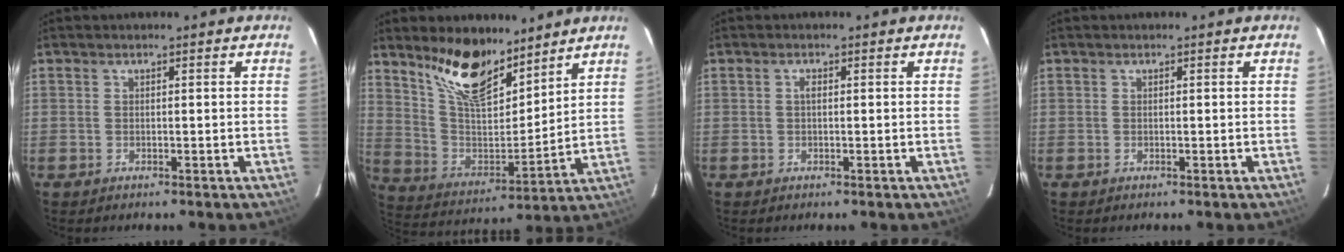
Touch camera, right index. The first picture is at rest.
{"total": 15.5, "force": [11.4, 6.0, 8.6], "torque": [-0.165, -0.007, 0.220]}
{"total": 0.8, "force": [0.1, 0.3, 0.7], "torque": [-0.014, 0.004, -0.001]}
{"total": 0.0}